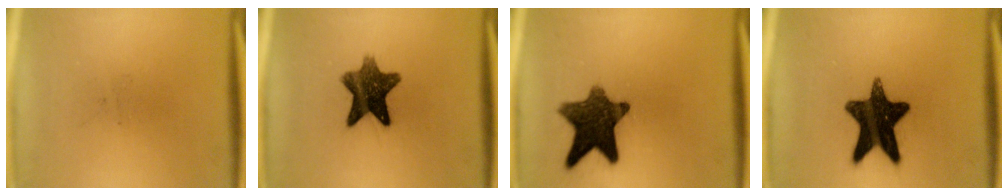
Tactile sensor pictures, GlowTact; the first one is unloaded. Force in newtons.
{"total": 10.1}
{"total": 11.5}
{"total": 15.1}